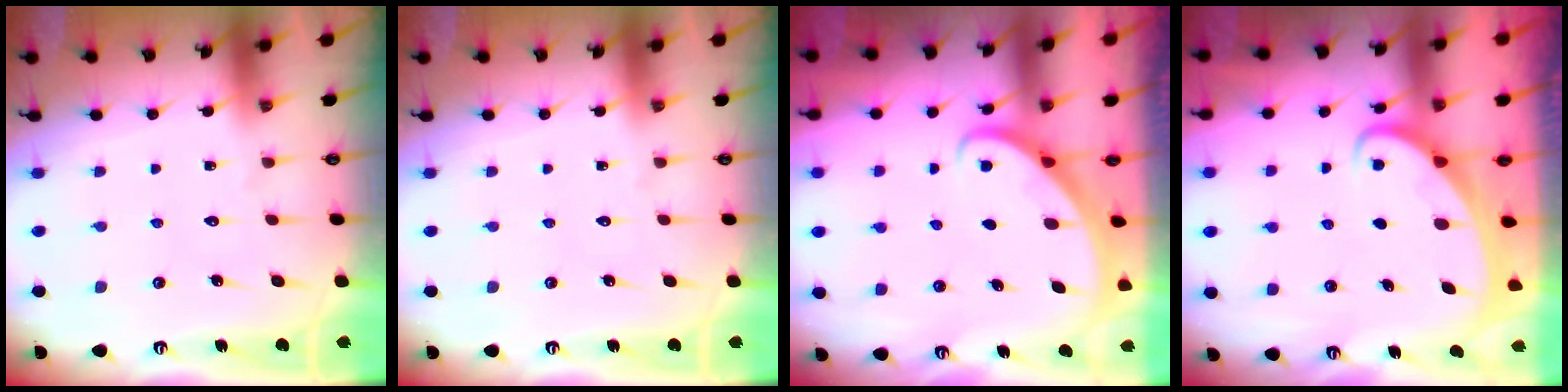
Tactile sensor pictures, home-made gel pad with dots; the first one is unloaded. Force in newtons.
{"total": 0.0}
{"total": 2.8, "press": 2.8, "slide": 0.2}
{"total": 2.0, "press": 2.0, "slide": 0.1}